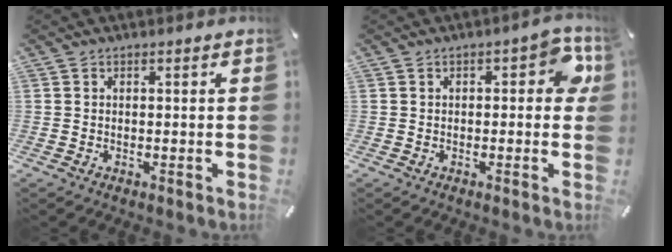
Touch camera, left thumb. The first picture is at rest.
{"total": 7.1, "force": [1.0, 3.6, 6.0], "torque": [-0.074, 0.001, 0.009]}